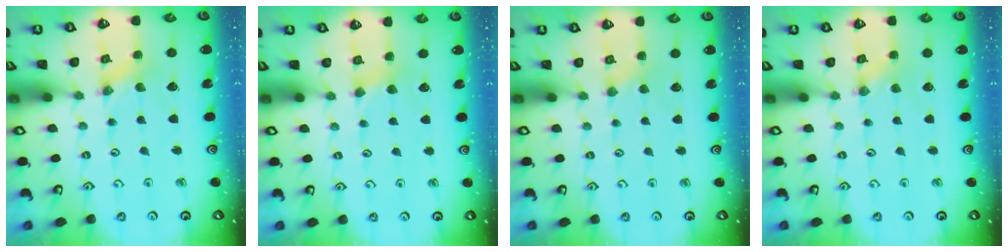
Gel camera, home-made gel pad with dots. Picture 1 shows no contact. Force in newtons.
{"total": 2.5, "press": 2.5, "slide": 0.4}
{"total": 1.2, "press": 1.2, "slide": 0.3}
{"total": 0.0}